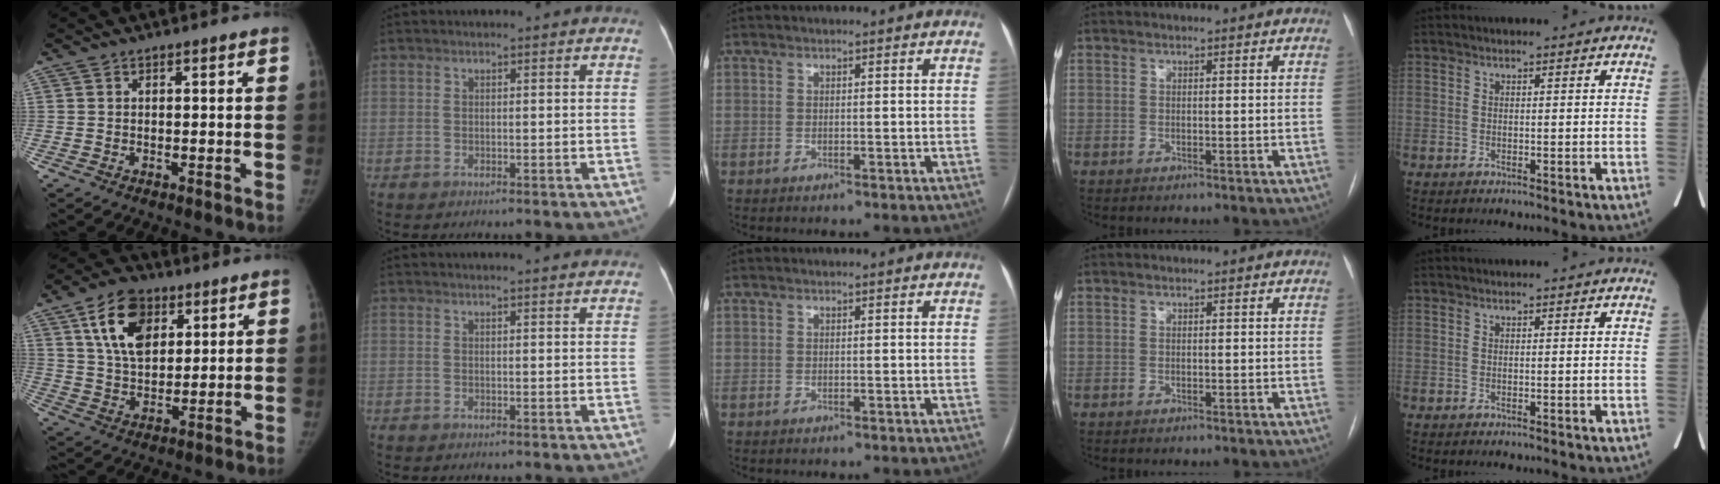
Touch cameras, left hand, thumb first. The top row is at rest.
{"thumb": {"total": 12.7, "force": [5.6, 8.0, 8.1], "torque": [-0.112, -0.020, 0.101]}, "index": {"total": 6.5, "force": [6.1, 0.5, 2.3], "torque": [-0.031, 0.014, 0.059]}}